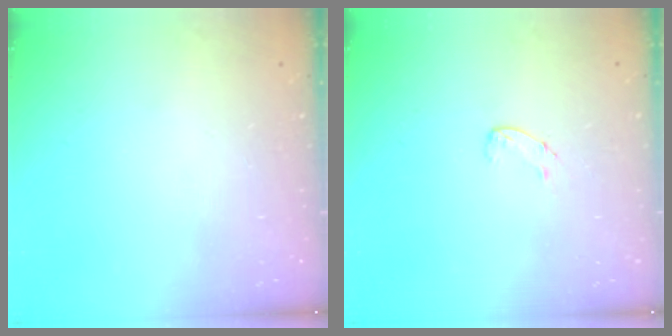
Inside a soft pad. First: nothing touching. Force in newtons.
{"total": 5.3, "press": 5.3, "slide": 0.6}